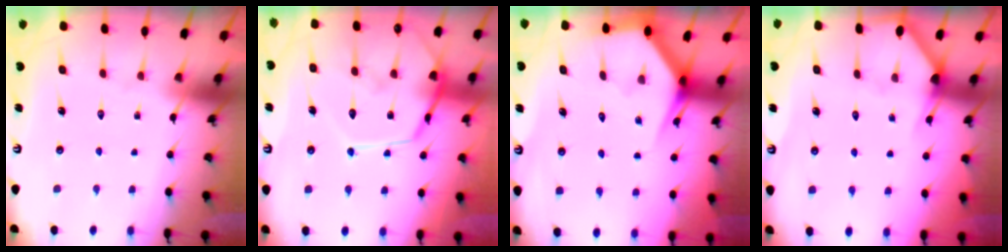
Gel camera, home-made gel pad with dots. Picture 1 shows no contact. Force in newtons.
{"total": 15.1, "press": 15.1, "slide": 1.3}
{"total": 3.4, "press": 3.4, "slide": 0.2}
{"total": 5.2, "press": 5.2, "slide": 0.4}